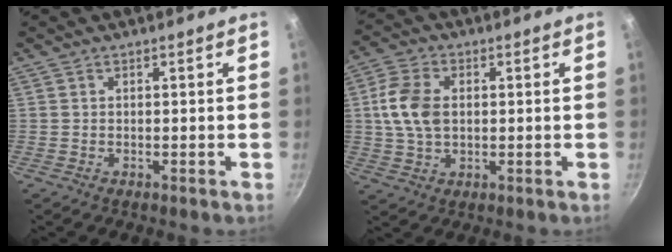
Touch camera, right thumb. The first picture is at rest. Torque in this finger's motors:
{"motor_torque": [0.75, 0.97, 1.43, -0.10, 0.15]}